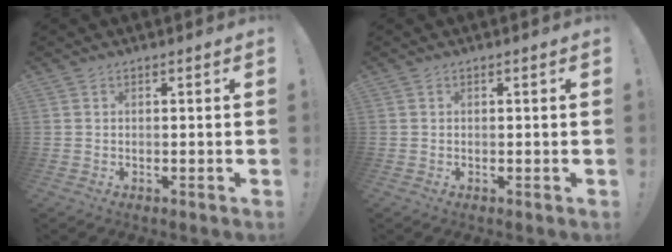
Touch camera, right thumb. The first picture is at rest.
{"total": 0.0}